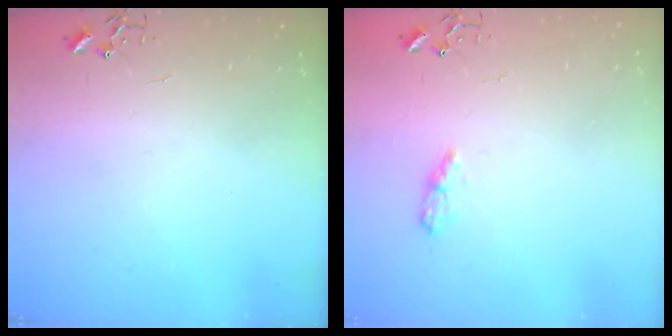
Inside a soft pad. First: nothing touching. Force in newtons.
{"total": 6.4, "press": 6.4, "slide": 0.5}